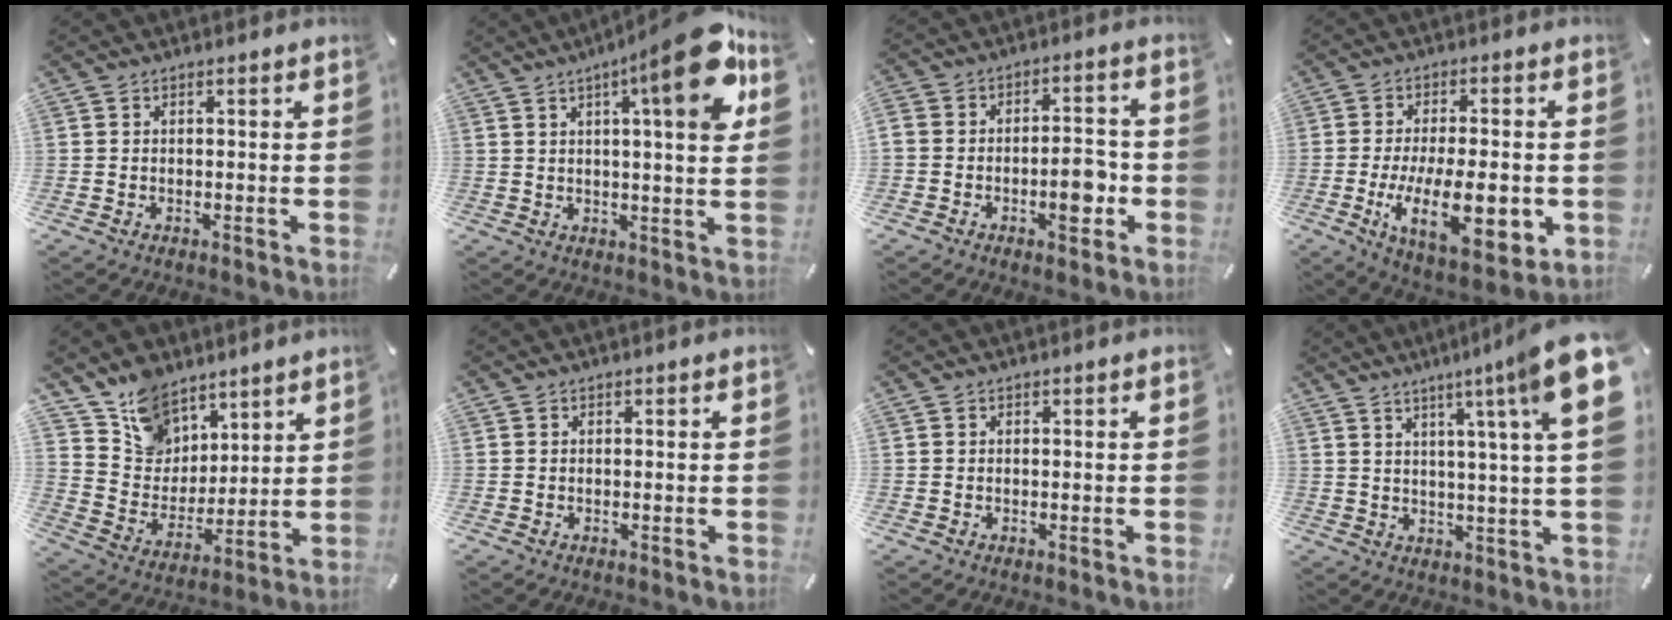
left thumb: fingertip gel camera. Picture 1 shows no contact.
{"total": 17.1, "force": [7.2, 2.8, 15.2], "torque": [-0.210, -0.038, 0.097]}
{"total": 8.3, "force": [-3.3, 4.4, 6.2], "torque": [-0.083, 0.021, -0.052]}
{"total": 18.2, "force": [-3.6, 7.2, 16.4], "torque": [-0.290, -0.013, -0.045]}
{"total": 12.0, "force": [9.2, 7.6, 0.8], "torque": [-0.040, -0.082, 0.186]}
{"total": 0.0}
{"total": 0.0}
{"total": 14.9, "force": [6.7, 0.6, 13.3], "torque": [-0.212, -0.041, 0.095]}